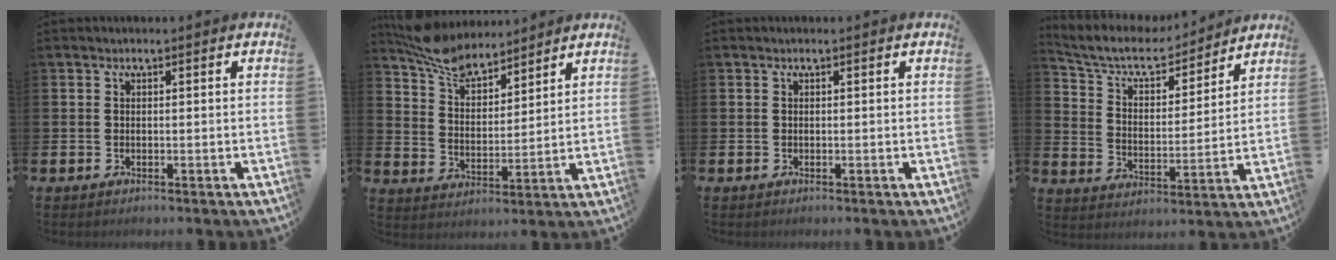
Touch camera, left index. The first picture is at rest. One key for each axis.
{"total": 7.4, "fx": 6.7, "fy": 2.2, "fz": 2.1, "tx": -0.069, "ty": -0.031, "tz": 0.122}
{"total": 0.0}
{"total": 8.1, "fx": 7.3, "fy": 2.5, "fz": 2.5, "tx": -0.078, "ty": -0.055, "tz": 0.124}